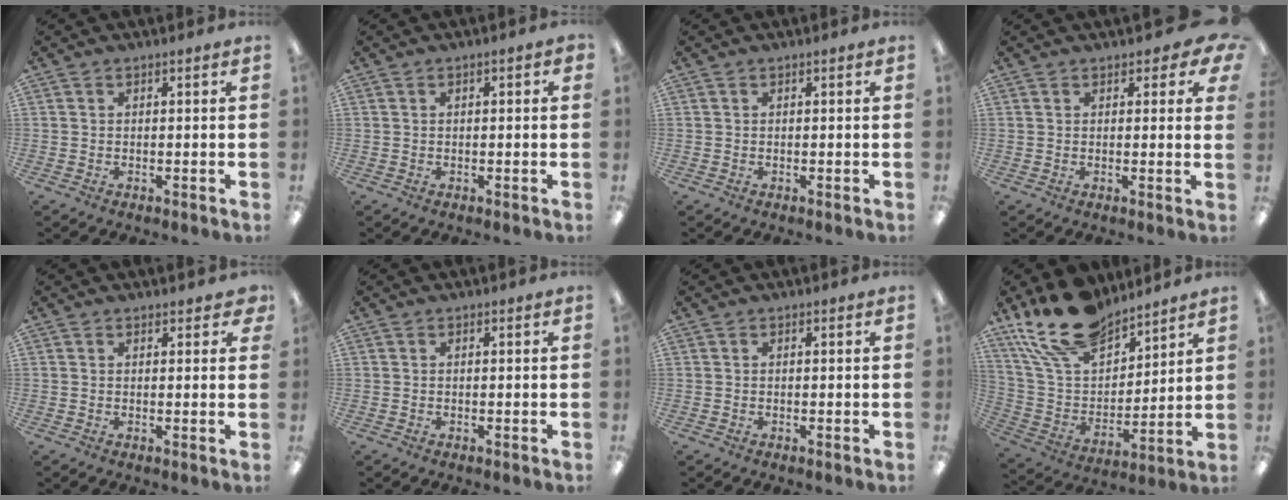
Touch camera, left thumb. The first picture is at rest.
{"total": 1.1, "force": [0.1, 0.4, 1.0], "torque": [-0.018, 0.002, 0.002]}
{"total": 0.0}
{"total": 3.8, "force": [2.1, 1.6, 2.7], "torque": [-0.031, -0.005, 0.035]}
{"total": 1.9, "force": [1.4, 0.9, 0.8], "torque": [-0.002, -0.003, 0.022]}
{"total": 0.0}
{"total": 0.0}
{"total": 20.4, "force": [15.2, 10.1, 9.1], "torque": [-0.188, -0.080, 0.282]}